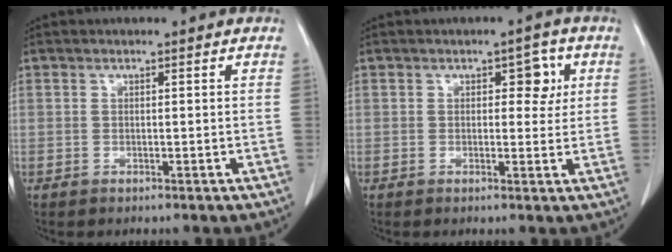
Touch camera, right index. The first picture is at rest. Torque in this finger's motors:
{"motor_torque": [0.06, 0.08, 0.01, 0.00]}